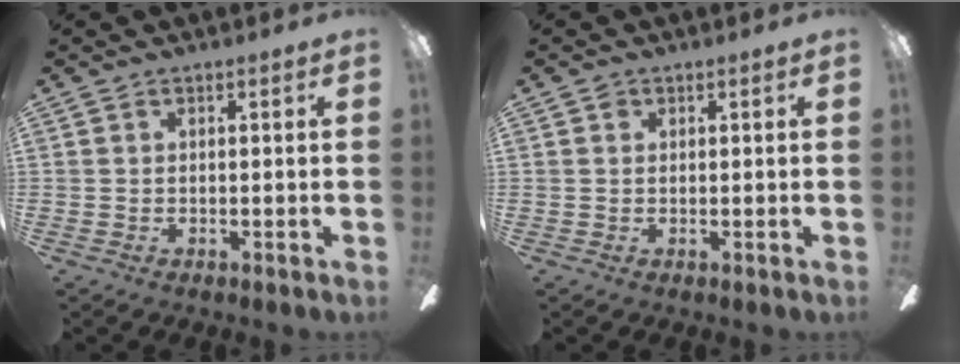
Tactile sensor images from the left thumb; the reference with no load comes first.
{"total": 1.0, "force": [0.3, 0.9, 0.3], "torque": [-0.007, 0.005, 0.005]}